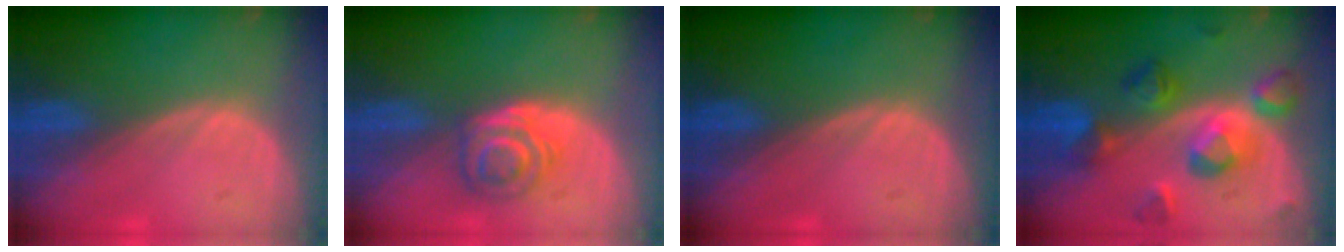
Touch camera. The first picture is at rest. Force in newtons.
{"total": 5.2, "press": 4.9, "slide": 1.8}
{"total": 0.0}
{"total": 8.9, "press": 8.9, "slide": 0.4}